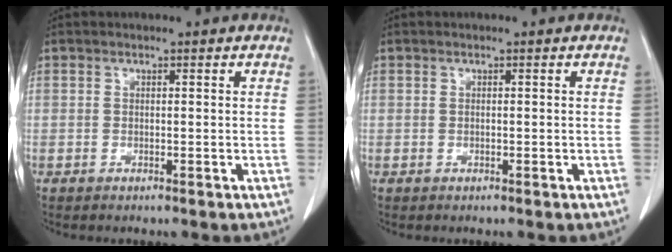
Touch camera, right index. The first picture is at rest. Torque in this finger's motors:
{"motor_torque": [0.00, 0.00, -0.01, 0.00]}